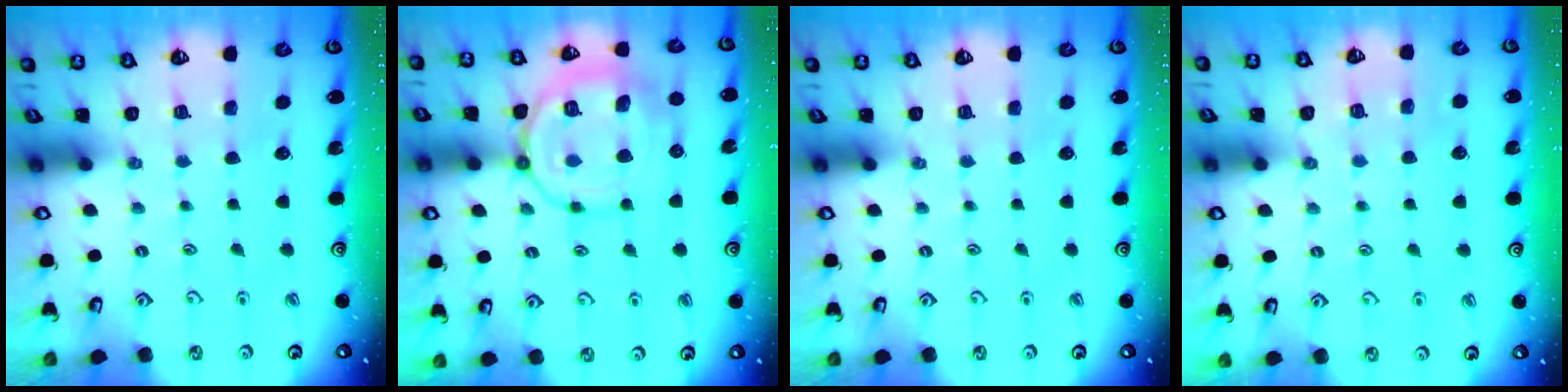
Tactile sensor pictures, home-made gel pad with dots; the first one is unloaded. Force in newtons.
{"total": 15.2, "press": 15.1, "slide": 1.4}
{"total": 0.0}
{"total": 3.2, "press": 3.1, "slide": 0.7}